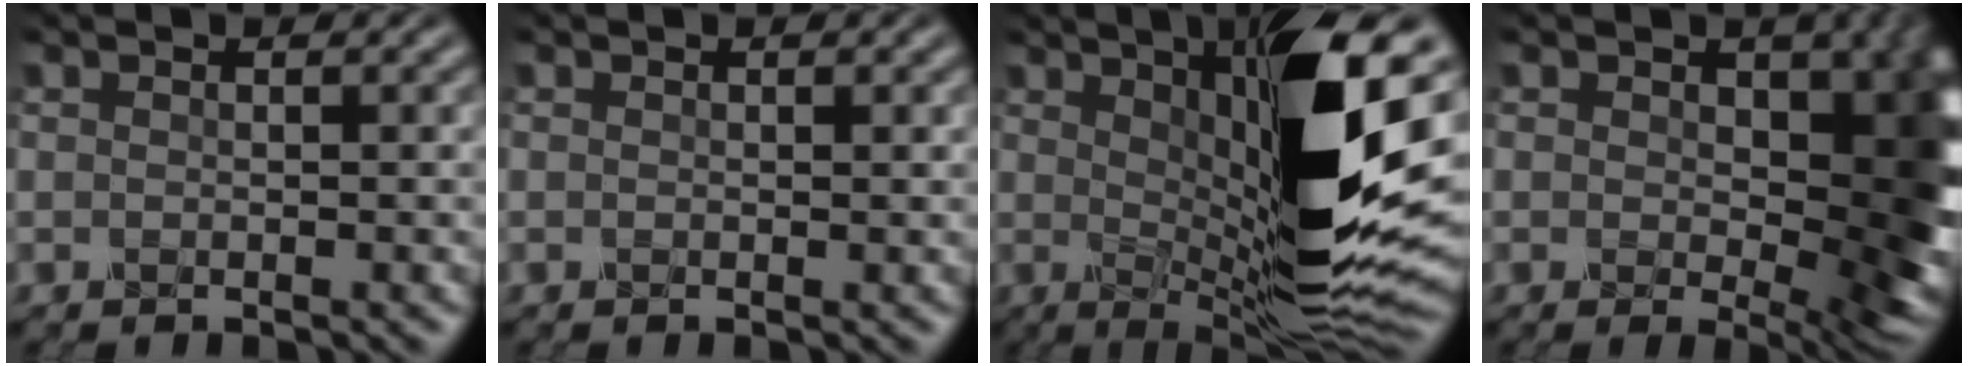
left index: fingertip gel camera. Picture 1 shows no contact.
{"total": 0.0}
{"total": 13.3, "force": [3.0, 3.1, 12.6], "torque": [-0.190, -0.016, 0.057]}
{"total": 10.8, "force": [0.6, 6.4, 8.7], "torque": [-0.097, -0.007, 0.012]}